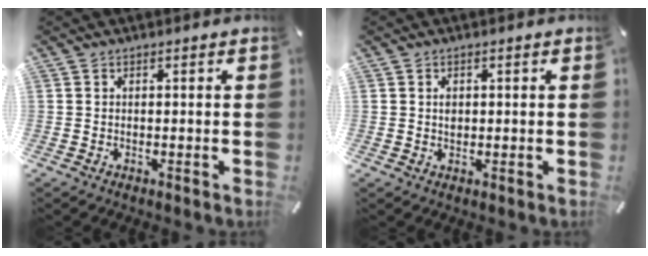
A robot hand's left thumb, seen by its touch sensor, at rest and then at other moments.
{"total": 1.4, "force": [0.3, 1.1, 0.9], "torque": [-0.012, 0.000, 0.002]}